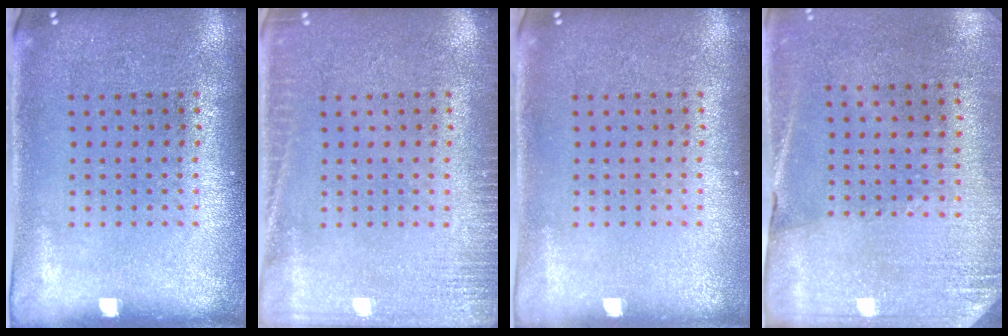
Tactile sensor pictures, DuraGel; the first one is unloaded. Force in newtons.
{"total": 2.4, "press": 2.4, "slide": 0.4}
{"total": 0.0}
{"total": 2.6, "press": 2.3, "slide": 1.1}